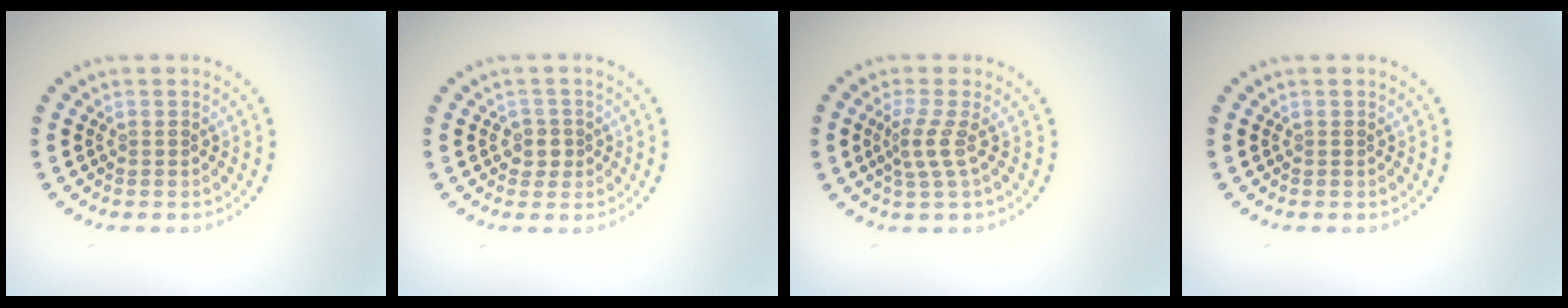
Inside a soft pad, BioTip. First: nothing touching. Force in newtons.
{"total": 1.6, "press": 1.4, "slide": 0.7}
{"total": 2.2, "press": 1.5, "slide": 1.6}
{"total": 0.0}